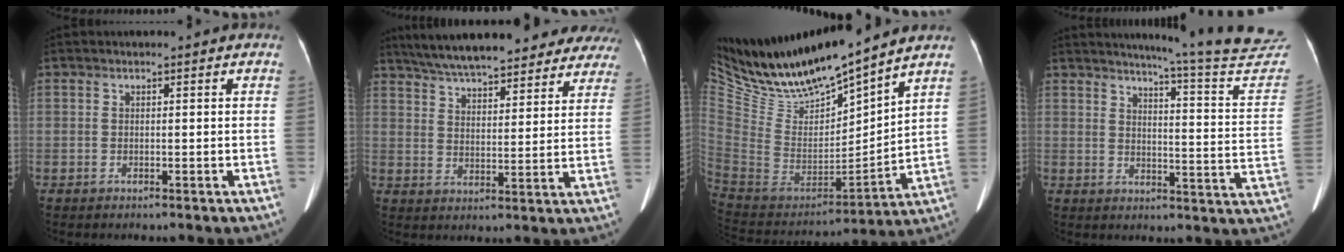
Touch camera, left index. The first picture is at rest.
{"total": 25.8, "force": [22.5, 6.8, 10.7], "torque": [-0.173, 0.005, 0.288]}
{"total": 16.3, "force": [15.4, 1.1, 5.3], "torque": [-0.123, -0.026, 0.299]}
{"total": 22.0, "force": [21.0, -1.4, 6.6], "torque": [-0.090, -0.139, 0.234]}